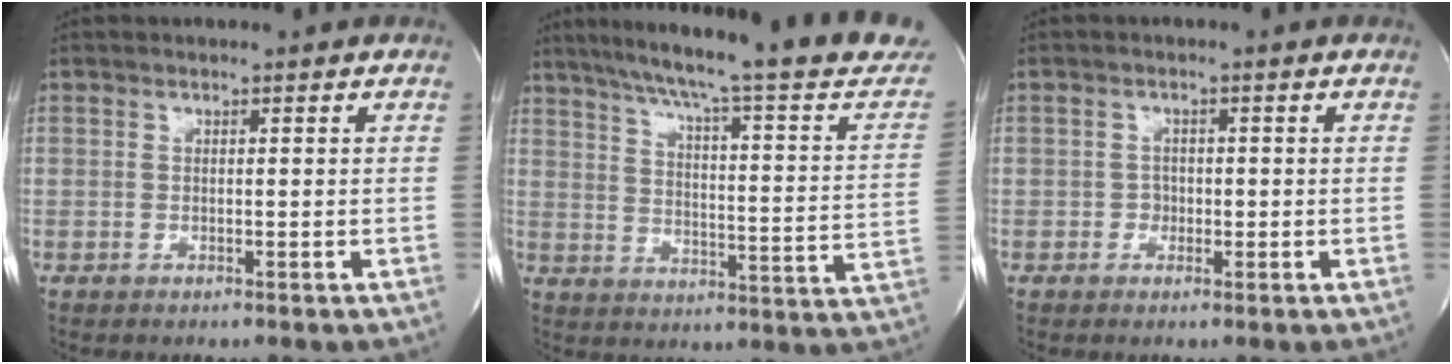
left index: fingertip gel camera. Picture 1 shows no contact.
{"total": 27.6, "force": [23.8, 1.1, 13.9], "torque": [-0.210, -0.057, 0.298]}
{"total": 1.4, "force": [-0.4, 1.2, 0.5], "torque": [-0.002, 0.006, -0.006]}